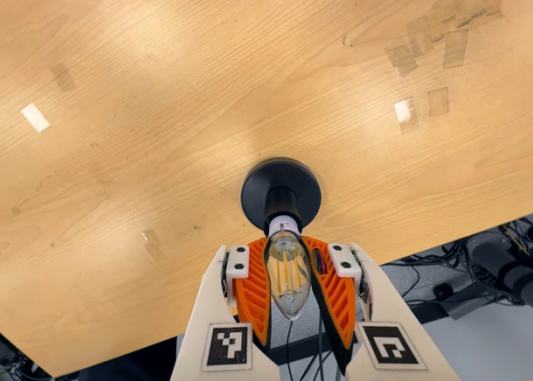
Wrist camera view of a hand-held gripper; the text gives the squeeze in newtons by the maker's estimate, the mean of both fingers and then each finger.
{"total": 24.9, "left": 25.8, "right": 24.0}